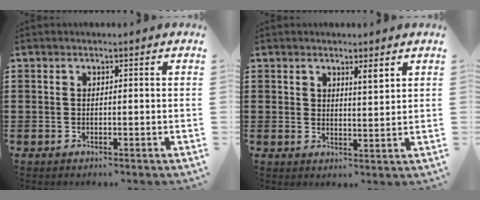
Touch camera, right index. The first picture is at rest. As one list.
[{"total": 2.5, "force": [2.0, 0.8, 1.4], "torque": [-0.013, -0.003, 0.032]}]